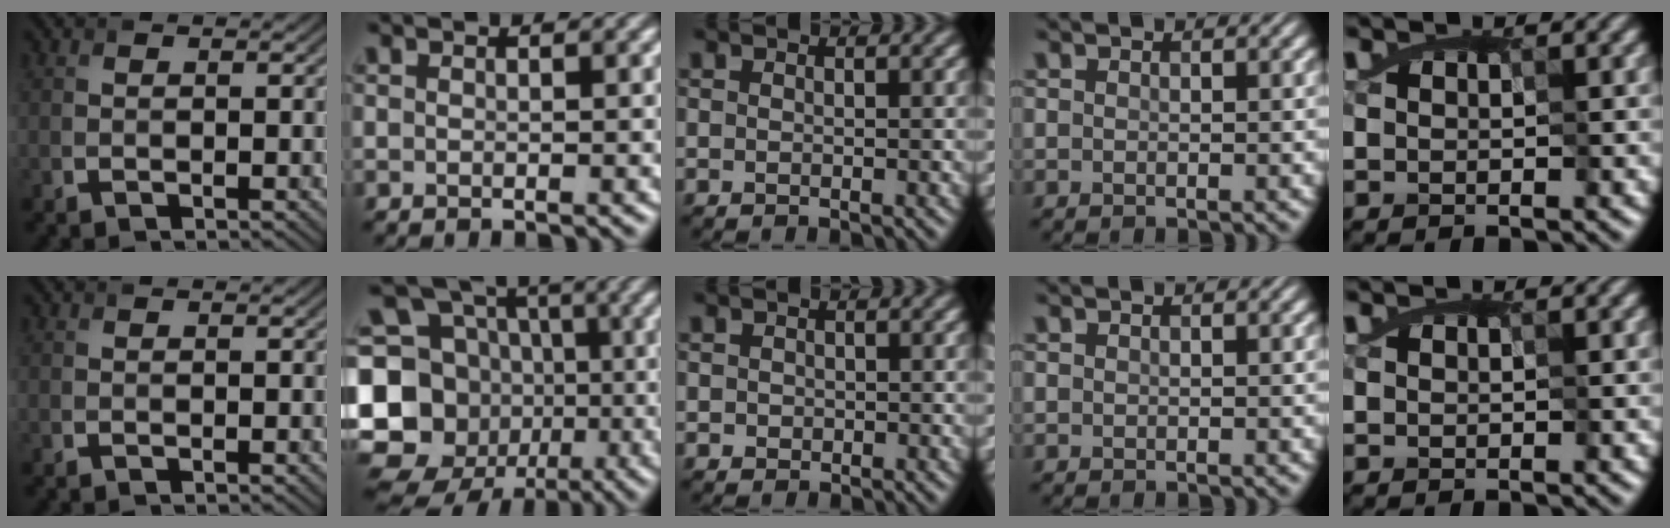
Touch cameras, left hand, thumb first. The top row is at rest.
{"index": {"total": 17.4, "force": [-4.3, 15.5, 6.7], "torque": [-0.177, 0.001, -0.088]}, "middle": {"total": 0.6, "force": [-0.2, 0.5, 0.1], "torque": [0.003, -0.004, -0.001]}}